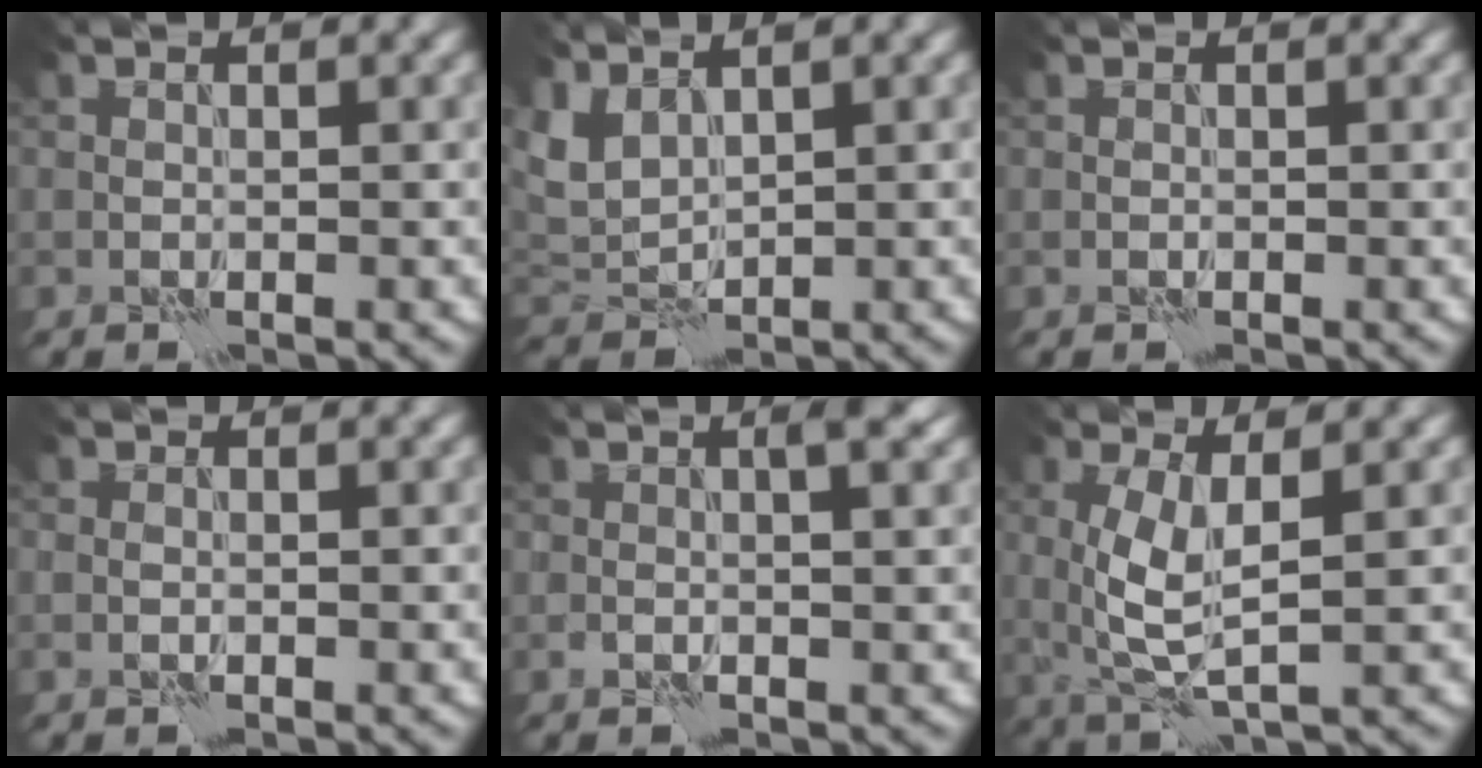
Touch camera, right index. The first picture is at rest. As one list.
[{"total": 3.2, "force": [2.4, 1.5, 1.5], "torque": [-0.043, 0.003, 0.051]}, {"total": 0.0}, {"total": 0.0}, {"total": 2.1, "force": [0.4, 0.5, 2.1], "torque": [-0.030, 0.003, 0.003]}, {"total": 4.4, "force": [0.6, 1.4, 4.1], "torque": [-0.089, -0.003, 0.014]}]